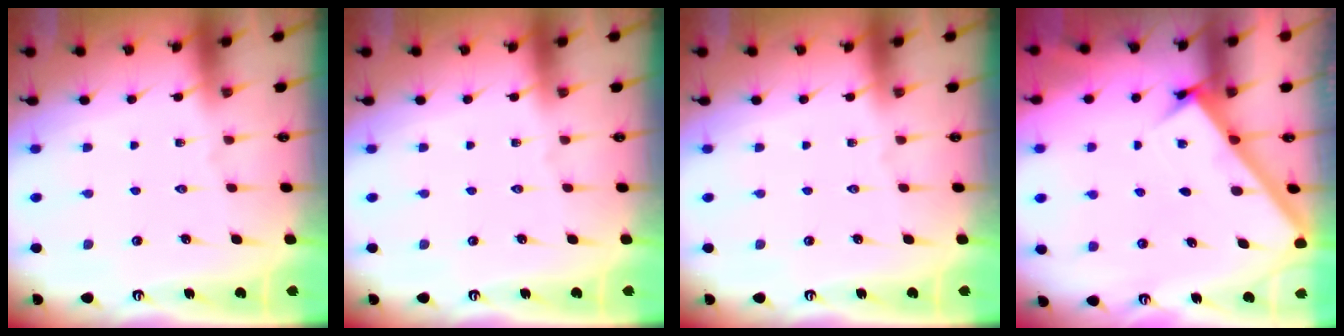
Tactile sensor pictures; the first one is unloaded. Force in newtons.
{"total": 0.0}
{"total": 0.0}
{"total": 3.0, "press": 3.0, "slide": 0.2}